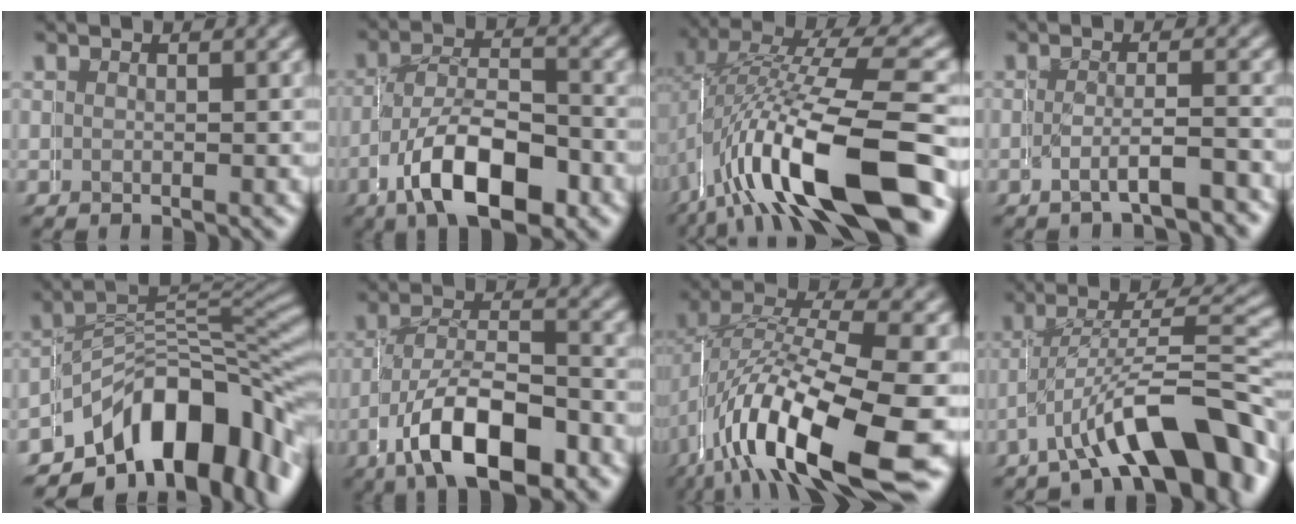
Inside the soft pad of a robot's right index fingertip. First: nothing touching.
{"total": 8.3, "force": [-3.5, 4.4, 6.1], "torque": [-0.099, -0.032, -0.047]}
{"total": 11.7, "force": [-3.4, 4.5, 10.3], "torque": [-0.192, -0.013, -0.037]}
{"total": 3.2, "force": [-3.0, 0.0, 1.0], "torque": [-0.024, -0.013, -0.046]}
{"total": 12.1, "force": [-5.6, 6.9, 8.3], "torque": [-0.112, -0.012, -0.080]}
{"total": 8.4, "force": [-4.0, 4.2, 6.1], "torque": [-0.101, -0.032, -0.052]}
{"total": 12.4, "force": [-2.7, 6.6, 10.1], "torque": [-0.195, -0.027, -0.030]}
{"total": 7.6, "force": [-4.5, 2.2, 5.7], "torque": [-0.105, -0.013, -0.060]}